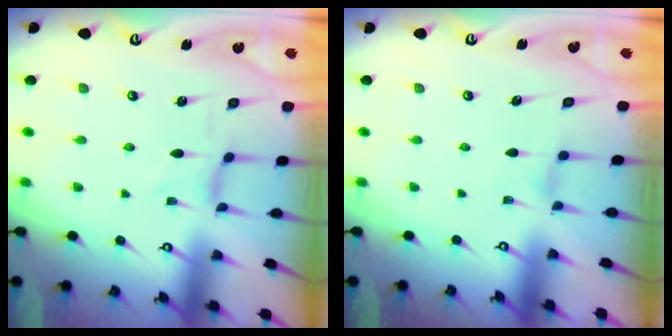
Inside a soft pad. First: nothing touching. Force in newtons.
{"total": 0.0}